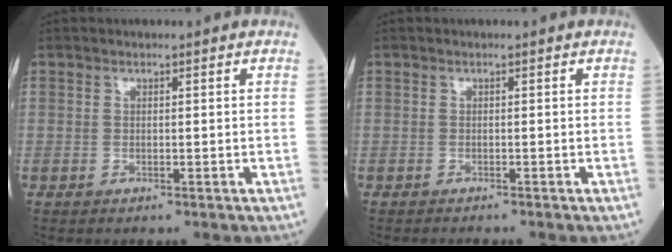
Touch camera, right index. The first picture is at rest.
{"total": 1.4, "force": [-1.2, -0.3, 0.5], "torque": [-0.004, 0.001, -0.017]}